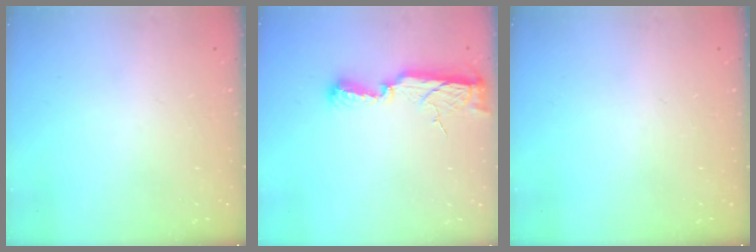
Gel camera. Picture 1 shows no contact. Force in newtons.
{"total": 8.1, "press": 8.1, "slide": 0.7}
{"total": 0.0}